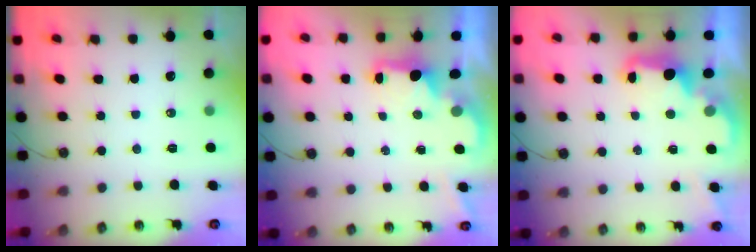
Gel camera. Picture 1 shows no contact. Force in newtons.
{"total": 1.9, "press": 1.8, "slide": 0.7}
{"total": 2.8, "press": 2.6, "slide": 0.9}